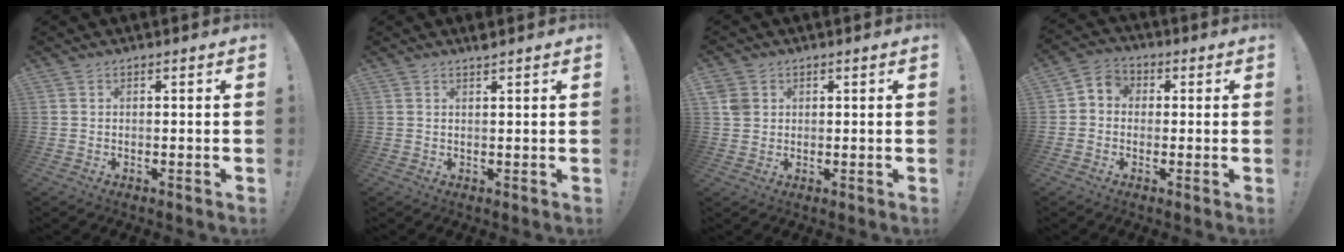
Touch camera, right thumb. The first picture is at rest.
{"total": 1.6, "force": [1.4, -0.3, 0.8], "torque": [-0.017, -0.005, 0.025]}
{"total": 3.9, "force": [1.5, 3.3, 1.3], "torque": [-0.020, 0.002, 0.032]}
{"total": 4.6, "force": [-1.0, 4.1, 1.9], "torque": [-0.041, 0.019, -0.012]}